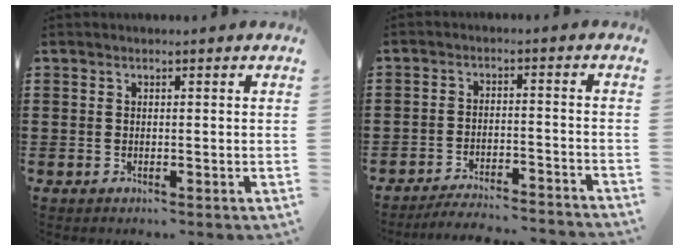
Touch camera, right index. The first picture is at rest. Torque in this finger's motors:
{"motor_torque": [-0.43, 0.64, -0.37, -0.21]}